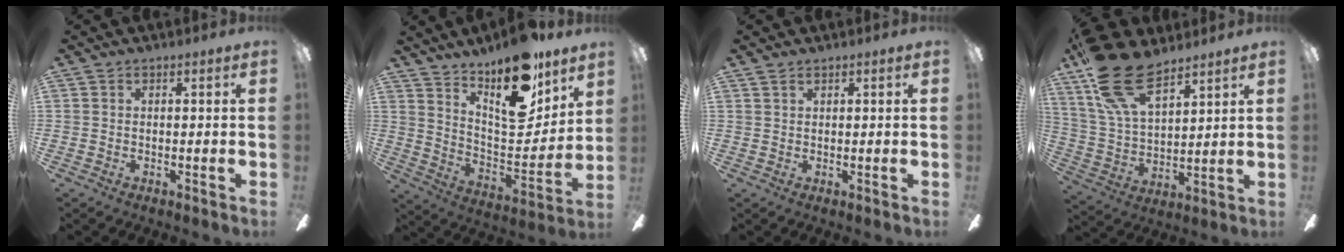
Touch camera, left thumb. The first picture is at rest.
{"total": 19.6, "force": [13.8, 7.9, 11.5], "torque": [-0.158, -0.097, 0.236]}
{"total": 1.2, "force": [0.9, 0.6, 0.4], "torque": [-0.009, 0.001, 0.018]}
{"total": 19.7, "force": [12.7, 9.1, 12.0], "torque": [-0.251, -0.055, 0.233]}